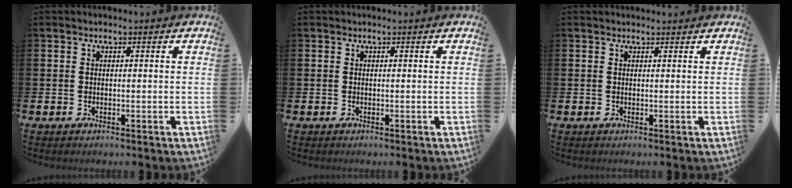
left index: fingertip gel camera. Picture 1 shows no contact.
{"total": 0.0}
{"total": 0.6, "force": [0.6, 0.1, 0.1], "torque": [0.007, -0.003, 0.009]}